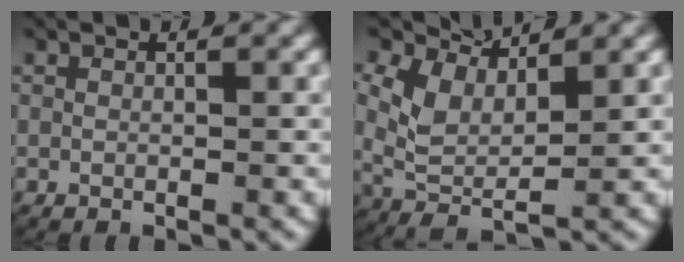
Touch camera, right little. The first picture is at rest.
{"total": 6.6, "force": [1.3, 4.7, 4.5], "torque": [-0.124, -0.021, 0.028]}